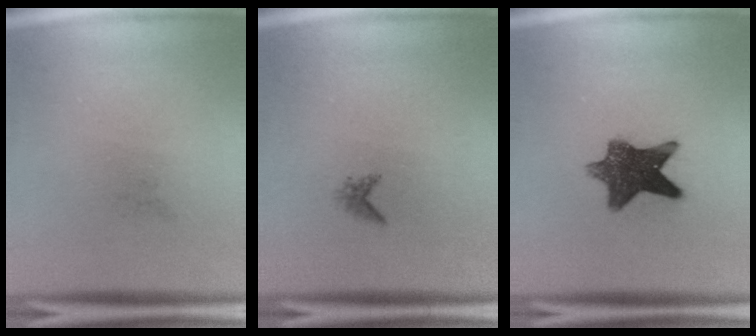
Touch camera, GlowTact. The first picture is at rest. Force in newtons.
{"total": 0.9}
{"total": 10.1}